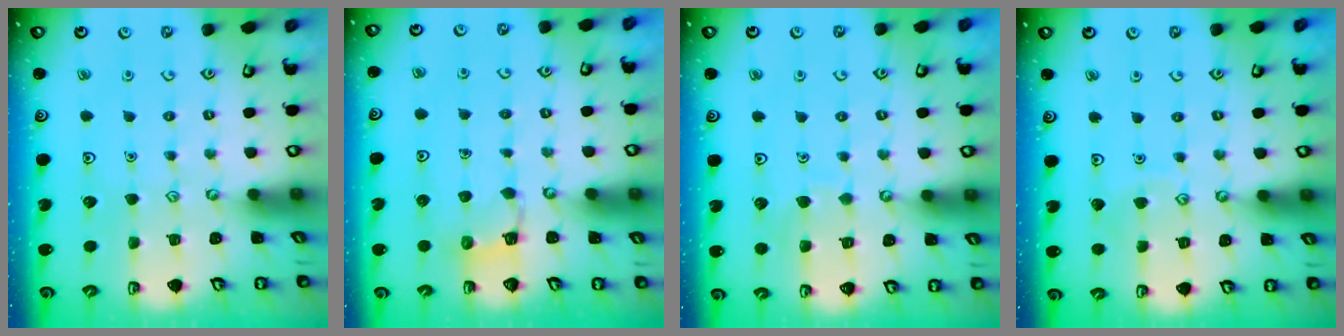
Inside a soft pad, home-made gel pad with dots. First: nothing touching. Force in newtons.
{"total": 3.4, "press": 3.3, "slide": 0.6}
{"total": 5.2, "press": 5.1, "slide": 0.5}
{"total": 4.3, "press": 4.3, "slide": 0.5}